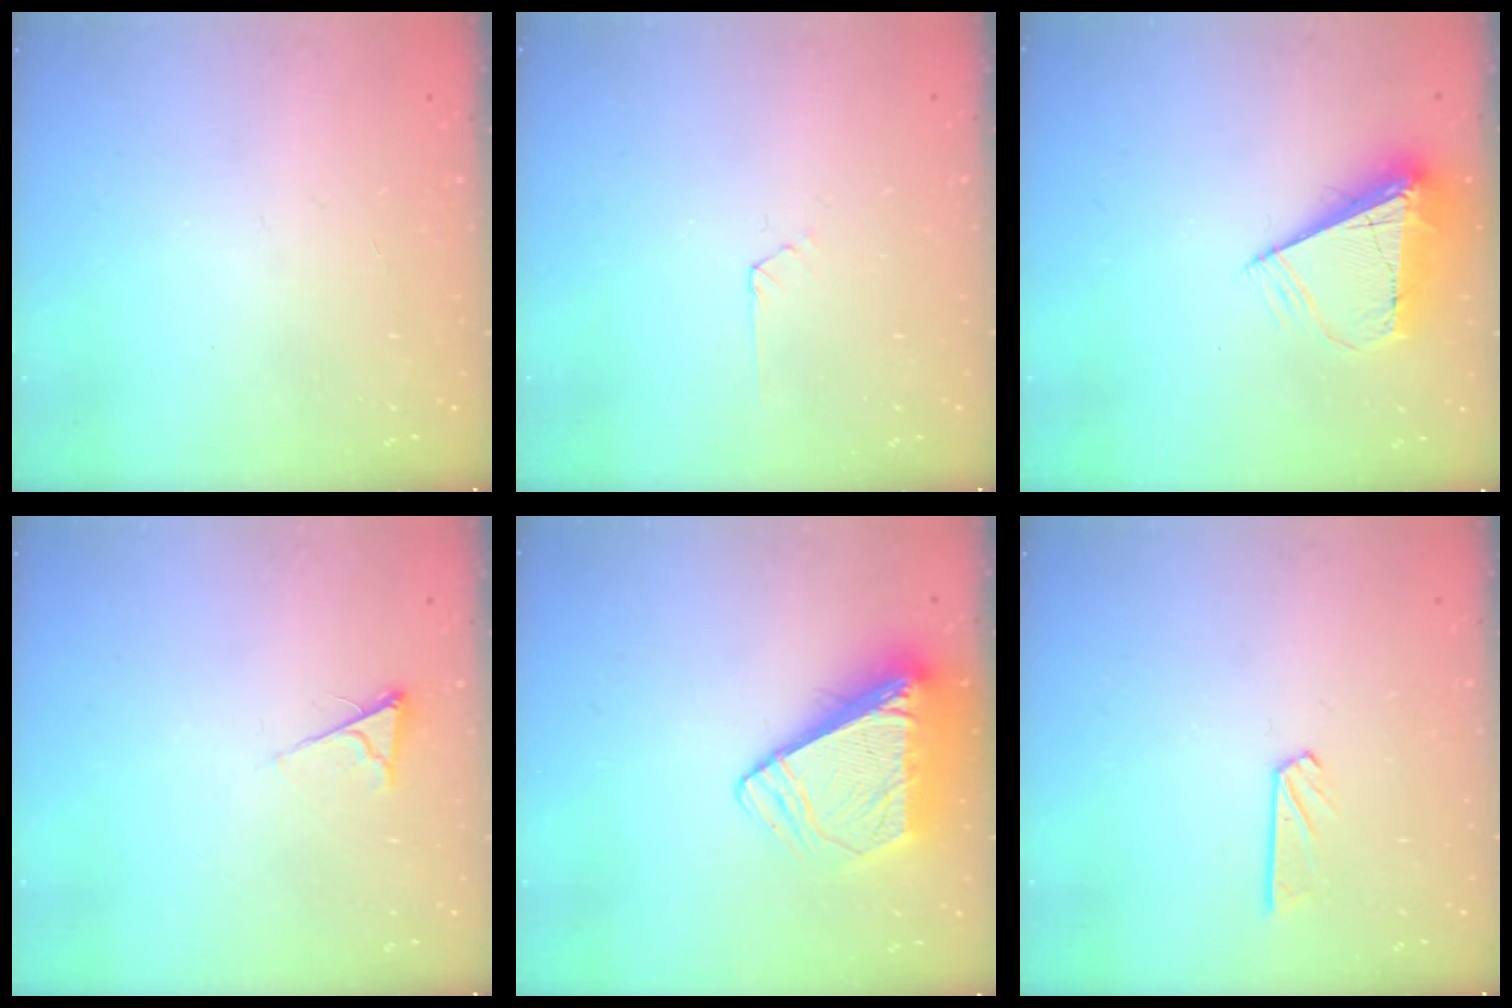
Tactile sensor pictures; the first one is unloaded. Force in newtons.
{"total": 2.2, "press": 2.2, "slide": 0.3}
{"total": 10.5, "press": 10.5, "slide": 1.2}
{"total": 3.9, "press": 3.8, "slide": 0.6}
{"total": 10.7, "press": 10.6, "slide": 1.4}
{"total": 4.0, "press": 3.9, "slide": 0.3}